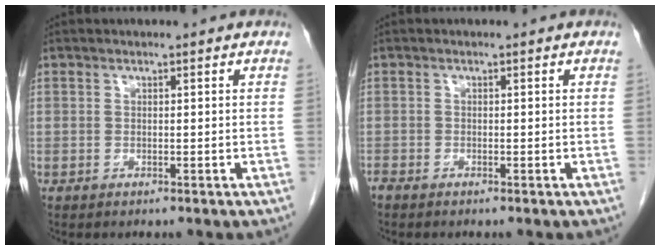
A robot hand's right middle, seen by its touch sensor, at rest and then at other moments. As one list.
[{"total": 0.8, "force": [-0.8, 0.1, 0.2], "torque": [-0.010, -0.002, -0.014]}]